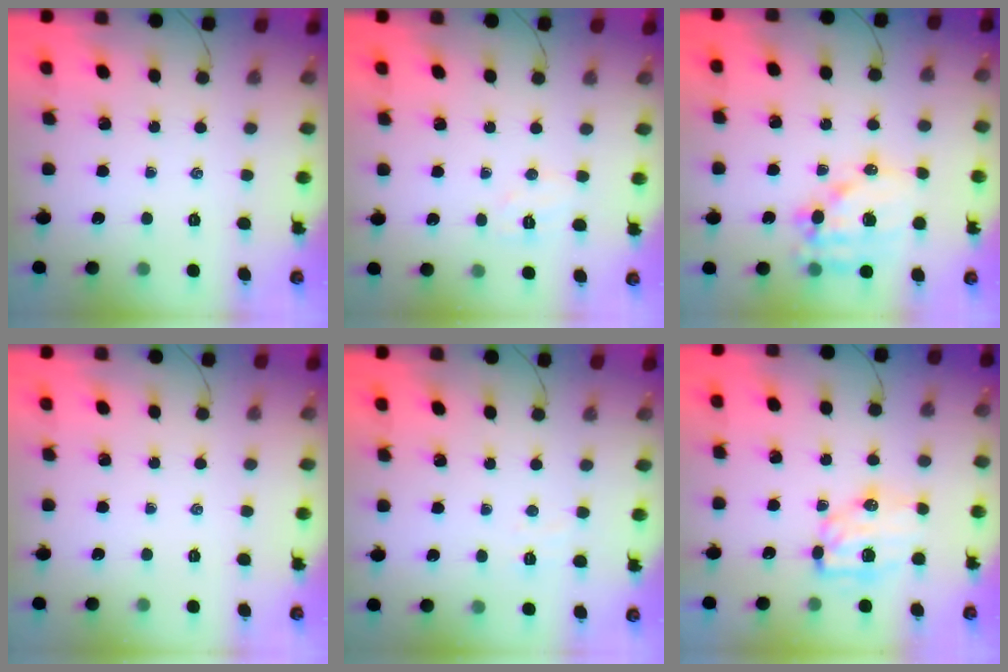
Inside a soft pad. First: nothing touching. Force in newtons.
{"total": 5.6, "press": 5.5, "slide": 1.1}
{"total": 14.3, "press": 13.9, "slide": 3.2}
{"total": 0.0}
{"total": 2.5, "press": 2.4, "slide": 0.8}
{"total": 7.8, "press": 7.7, "slide": 1.0}